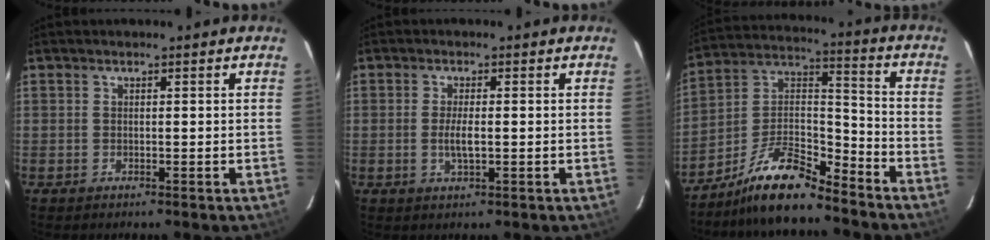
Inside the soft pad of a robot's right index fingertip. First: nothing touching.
{"total": 3.0, "force": [-0.4, 0.6, 2.9], "torque": [-0.055, -0.007, -0.007]}
{"total": 13.0, "force": [-10.8, 2.6, 6.8], "torque": [-0.148, 0.020, -0.206]}